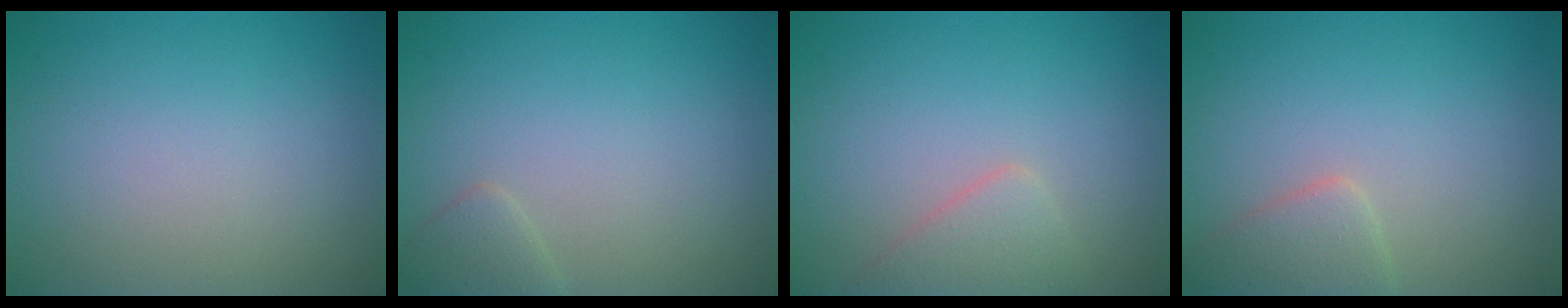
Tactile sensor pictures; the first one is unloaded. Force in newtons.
{"total": 1.4, "press": 1.4, "slide": 0.1}
{"total": 2.3, "press": 2.3, "slide": 0.1}
{"total": 2.4, "press": 2.4, "slide": 0.1}